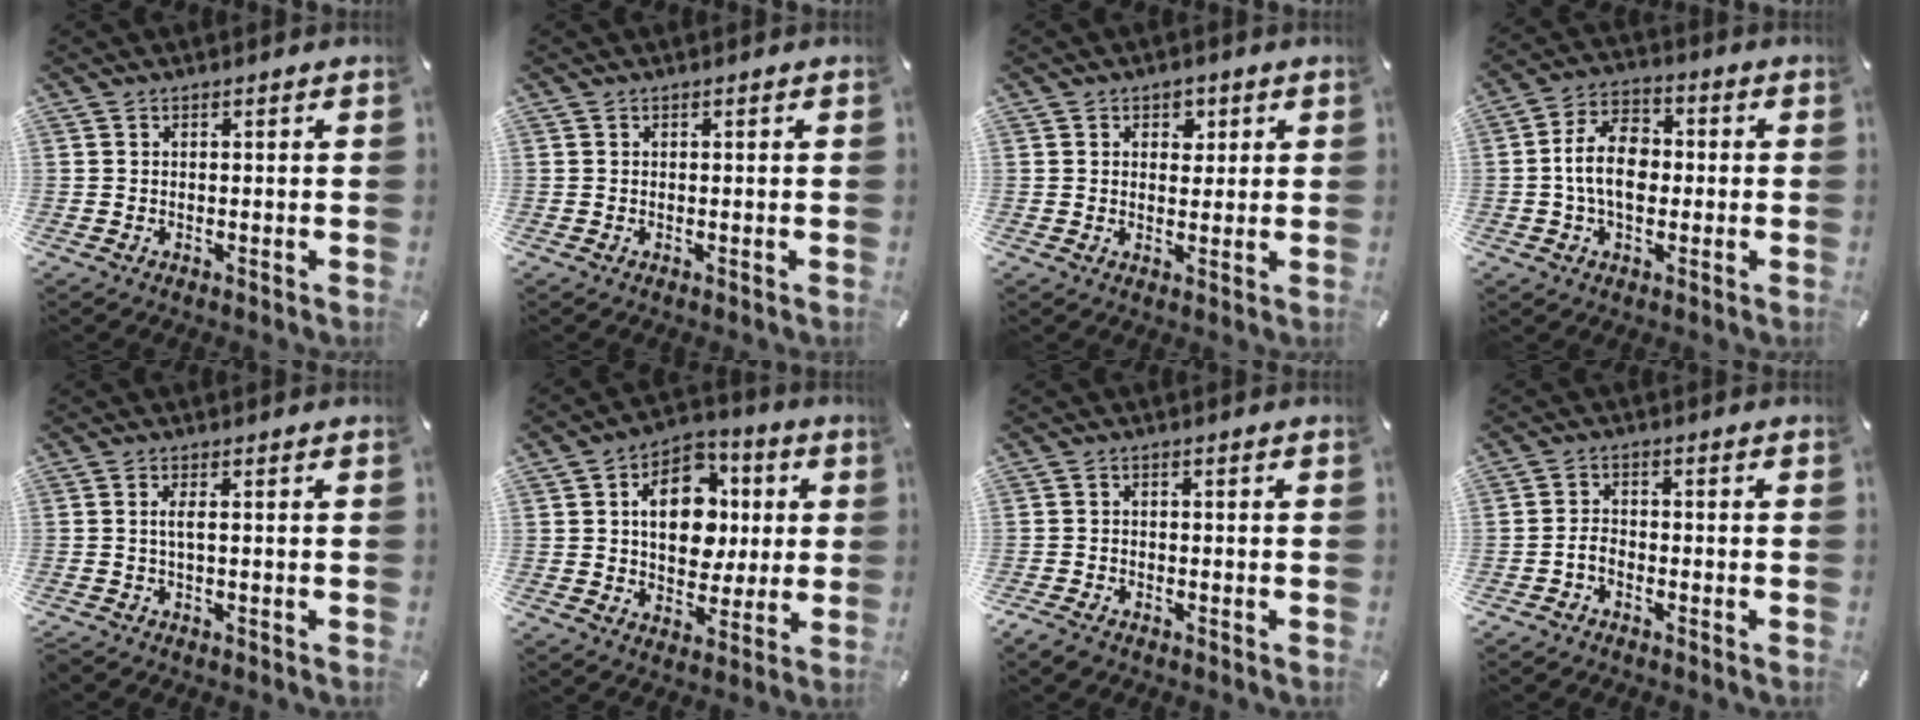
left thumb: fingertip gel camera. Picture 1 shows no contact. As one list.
[{"total": 0.0}, {"total": 3.4, "force": [1.3, 2.7, 1.5], "torque": [-0.004, -0.006, 0.014]}, {"total": 10.7, "force": [-0.8, 7.1, 7.9], "torque": [-0.150, 0.009, -0.017]}, {"total": 2.4, "force": [-0.3, 0.4, 2.3], "torque": [-0.051, -0.003, -0.009]}, {"total": 14.5, "force": [1.8, 10.9, 9.3], "torque": [-0.138, 0.006, 0.034]}, {"total": 2.3, "force": [-1.8, 1.2, 0.8], "torque": [-0.029, 0.005, -0.041]}, {"total": 3.0, "force": [-1.7, 1.8, 1.7], "torque": [-0.039, 0.008, -0.033]}]